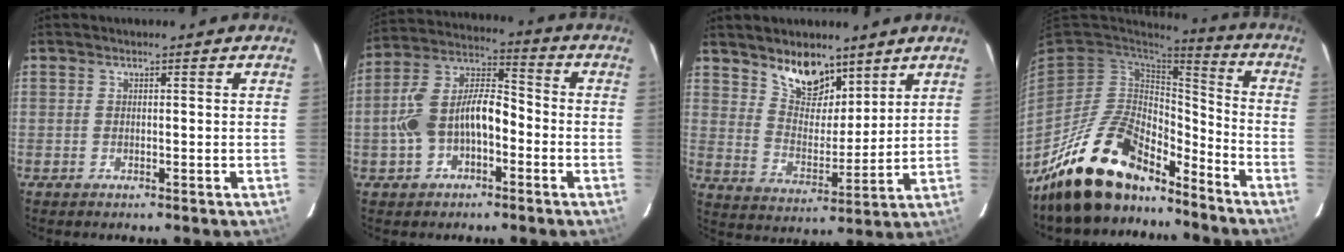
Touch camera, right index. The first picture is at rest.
{"total": 12.5, "force": [-3.6, 7.3, 9.5], "torque": [-0.199, 0.026, -0.060]}
{"total": 10.2, "force": [7.5, 4.9, 4.8], "torque": [-0.080, -0.002, 0.140]}
{"total": 19.4, "force": [-15.1, 7.9, 9.3], "torque": [-0.192, 0.011, -0.256]}